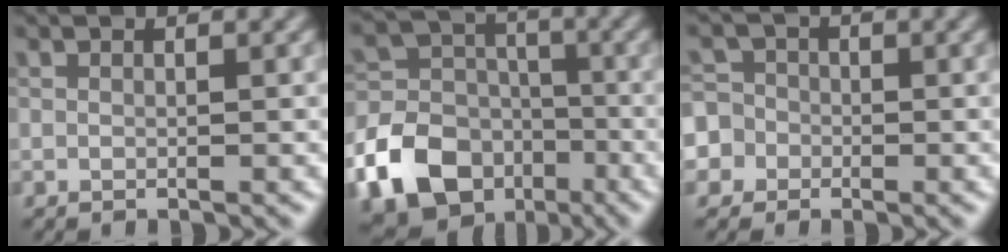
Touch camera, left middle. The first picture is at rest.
{"total": 17.0, "force": [-8.4, 13.5, 6.2], "torque": [-0.131, -0.053, -0.160]}
{"total": 6.6, "force": [-2.3, 6.0, 1.5], "torque": [-0.037, 0.010, -0.075]}